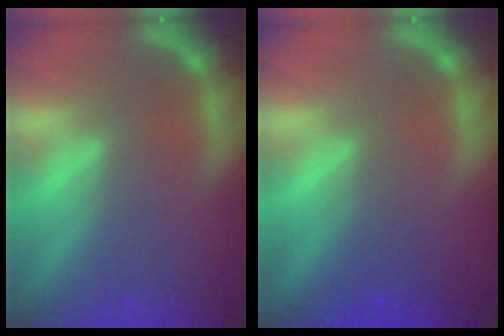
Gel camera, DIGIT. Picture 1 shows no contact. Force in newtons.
{"total": 2.0}